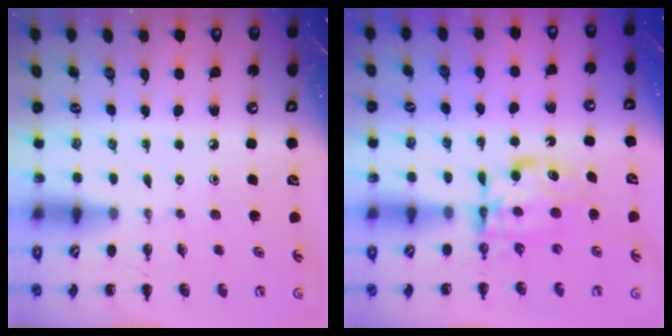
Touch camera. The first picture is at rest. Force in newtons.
{"total": 6.4, "press": 6.4, "slide": 0.3}